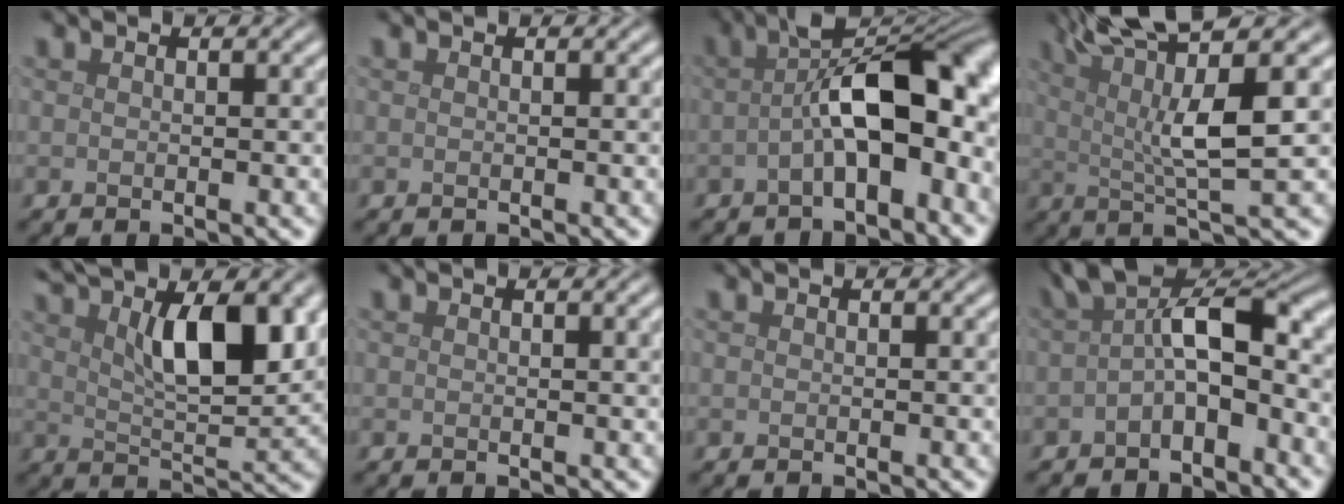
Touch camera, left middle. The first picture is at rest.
{"total": 0.0}
{"total": 10.2, "force": [-0.6, 4.0, 9.4], "torque": [-0.136, 0.017, -0.014]}
{"total": 8.8, "force": [2.2, 2.1, 8.2], "torque": [-0.132, 0.012, 0.039]}
{"total": 10.1, "force": [4.4, 3.5, 8.4], "torque": [-0.138, 0.000, 0.078]}
{"total": 1.4, "force": [0.5, 0.4, 1.3], "torque": [-0.012, 0.005, 0.006]}
{"total": 0.0}
{"total": 6.2, "force": [-0.8, 2.7, 5.5], "torque": [-0.080, 0.017, -0.023]}